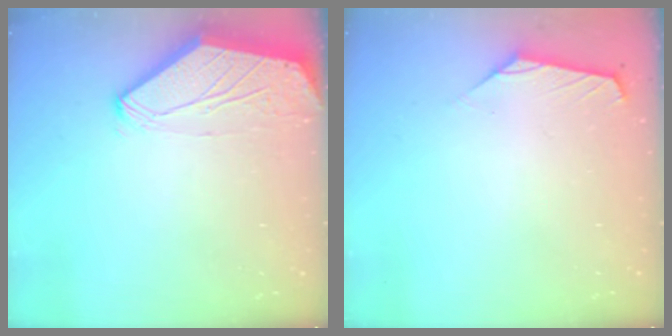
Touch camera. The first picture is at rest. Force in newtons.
{"total": 0.0}